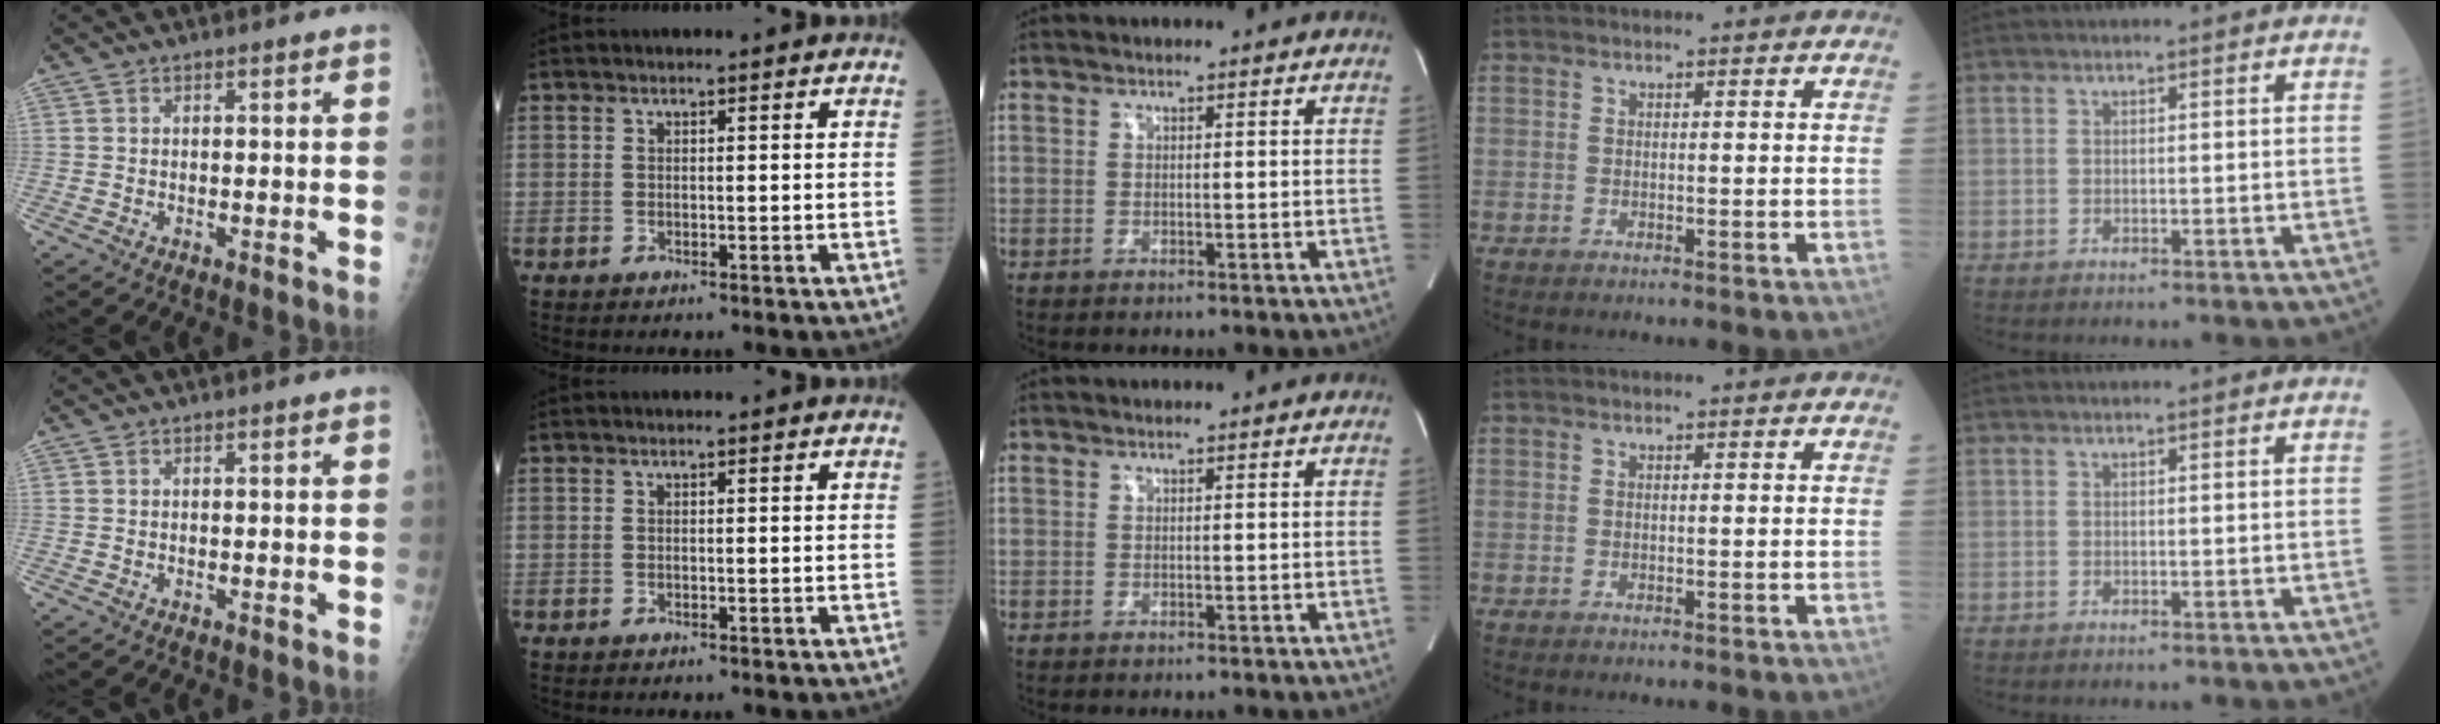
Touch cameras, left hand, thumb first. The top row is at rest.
{}